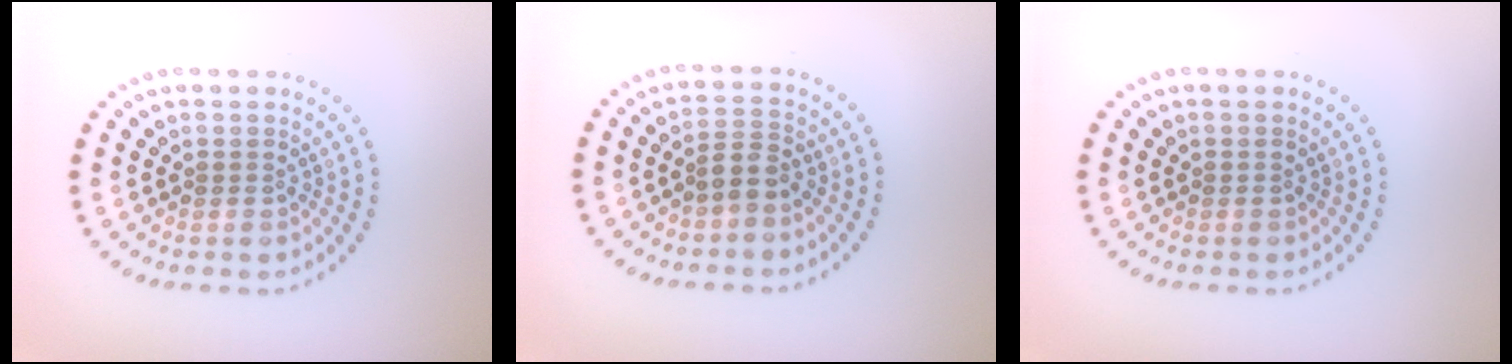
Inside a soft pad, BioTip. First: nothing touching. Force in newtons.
{"total": 2.0, "press": 1.8, "slide": 1.0}
{"total": 0.0}